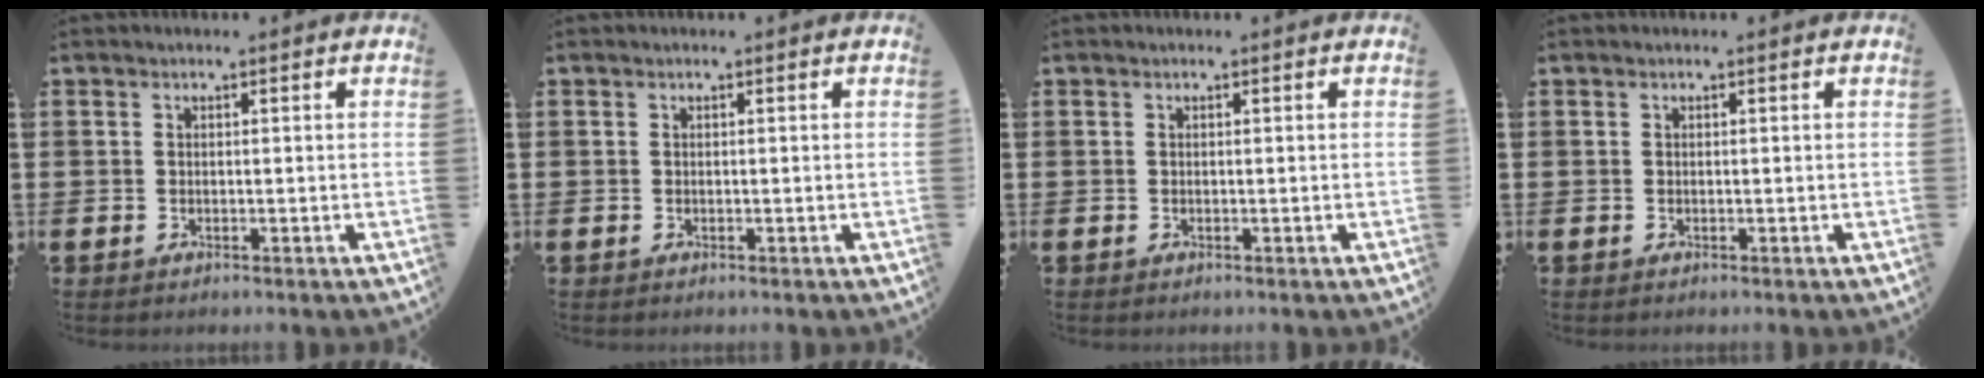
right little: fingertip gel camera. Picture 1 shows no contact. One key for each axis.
{"total": 0.0}
{"total": 0.0}
{"total": 0.0}